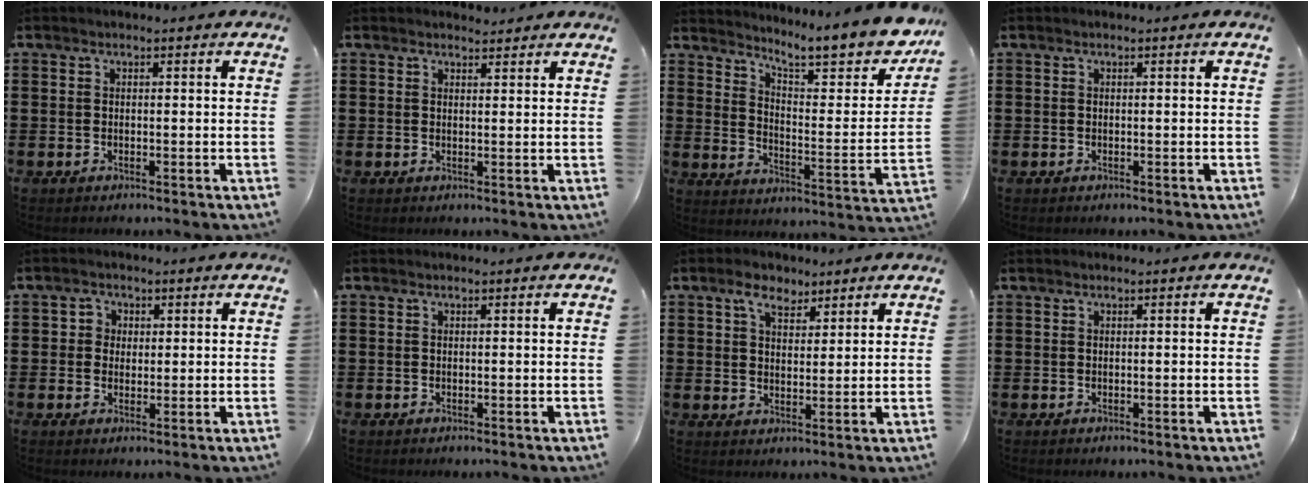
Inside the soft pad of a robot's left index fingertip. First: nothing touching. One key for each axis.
{"total": 1.5, "fx": 1.5, "fy": 0.4, "fz": 0.0, "tx": 0.004, "ty": 0.000, "tz": 0.027}
{"total": 8.6, "fx": 7.3, "fy": 1.4, "fz": 4.3, "tx": -0.085, "ty": -0.060, "tz": 0.114}
{"total": 0.0}
{"total": 2.2, "fx": 0.5, "fy": 2.1, "fz": 0.5, "tx": -0.020, "ty": 0.009, "tz": 0.006}
{"total": 0.0}
{"total": 4.7, "fx": 3.3, "fy": 2.6, "fz": 2.0, "tx": -0.045, "ty": 0.009, "tz": 0.060}
{"total": 0.0}